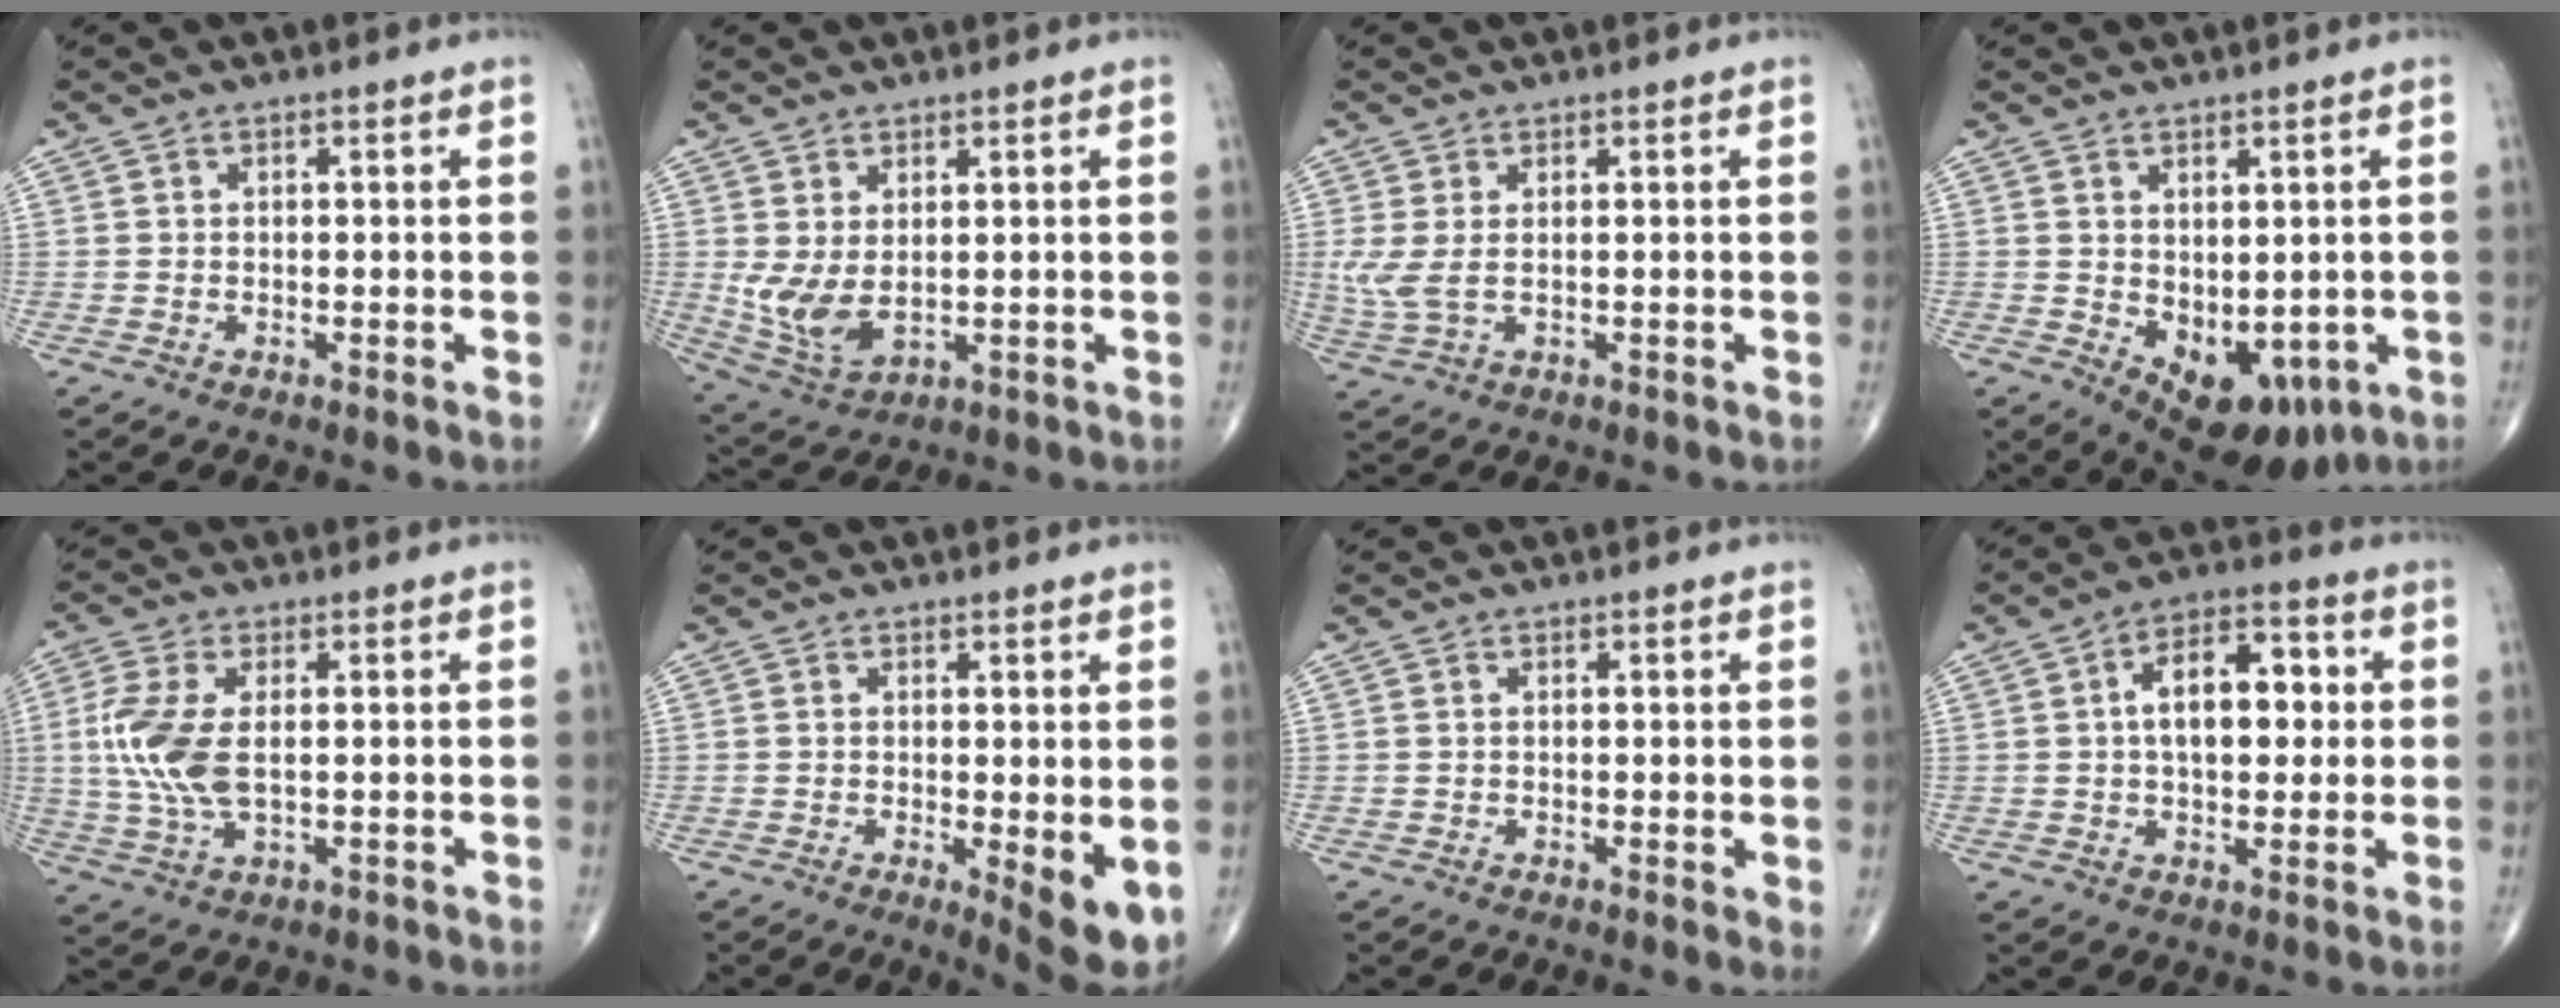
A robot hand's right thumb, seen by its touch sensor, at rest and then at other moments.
{"total": 7.4, "force": [0.9, 4.0, 6.2], "torque": [-0.125, -0.012, 0.036]}
{"total": 4.3, "force": [0.4, 2.0, 3.8], "torque": [-0.108, 0.001, 0.017]}
{"total": 11.6, "force": [-3.0, 6.6, 9.1], "torque": [-0.101, -0.007, -0.018]}
{"total": 10.0, "force": [0.7, 5.0, 8.7], "torque": [-0.210, -0.004, 0.017]}
{"total": 6.3, "force": [-0.8, 1.7, 6.0], "torque": [-0.084, -0.018, -0.009]}
{"total": 1.6, "force": [0.4, 0.5, 1.4], "torque": [-0.024, -0.007, 0.004]}
{"total": 12.0, "force": [1.4, 6.9, 9.8], "torque": [-0.125, 0.021, 0.017]}